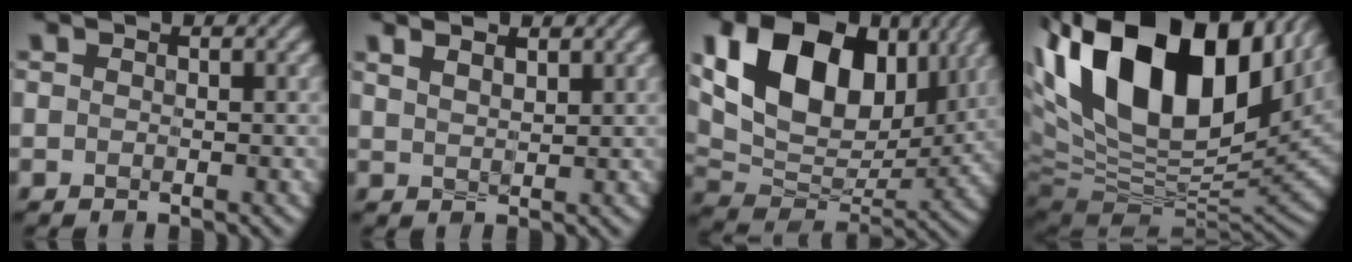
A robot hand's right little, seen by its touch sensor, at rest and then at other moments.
{"total": 3.2, "force": [2.2, 1.3, 1.9], "torque": [-0.029, 0.019, 0.019]}
{"total": 15.0, "force": [5.2, 10.0, 9.8], "torque": [-0.194, 0.024, 0.095]}
{"total": 18.5, "force": [7.2, 10.1, 13.7], "torque": [-0.260, 0.031, 0.125]}